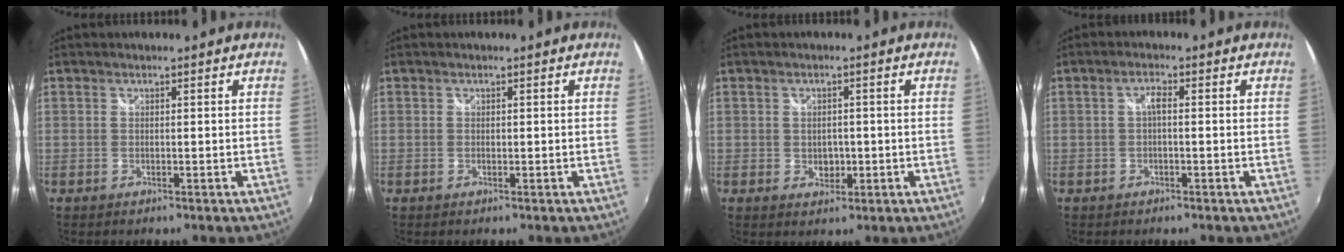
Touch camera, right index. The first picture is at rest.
{"total": 0.0}
{"total": 3.2, "force": [-0.5, 2.7, 1.8], "torque": [-0.027, -0.002, -0.006]}
{"total": 1.8, "force": [-0.2, 0.5, 1.7], "torque": [-0.033, 0.007, -0.006]}